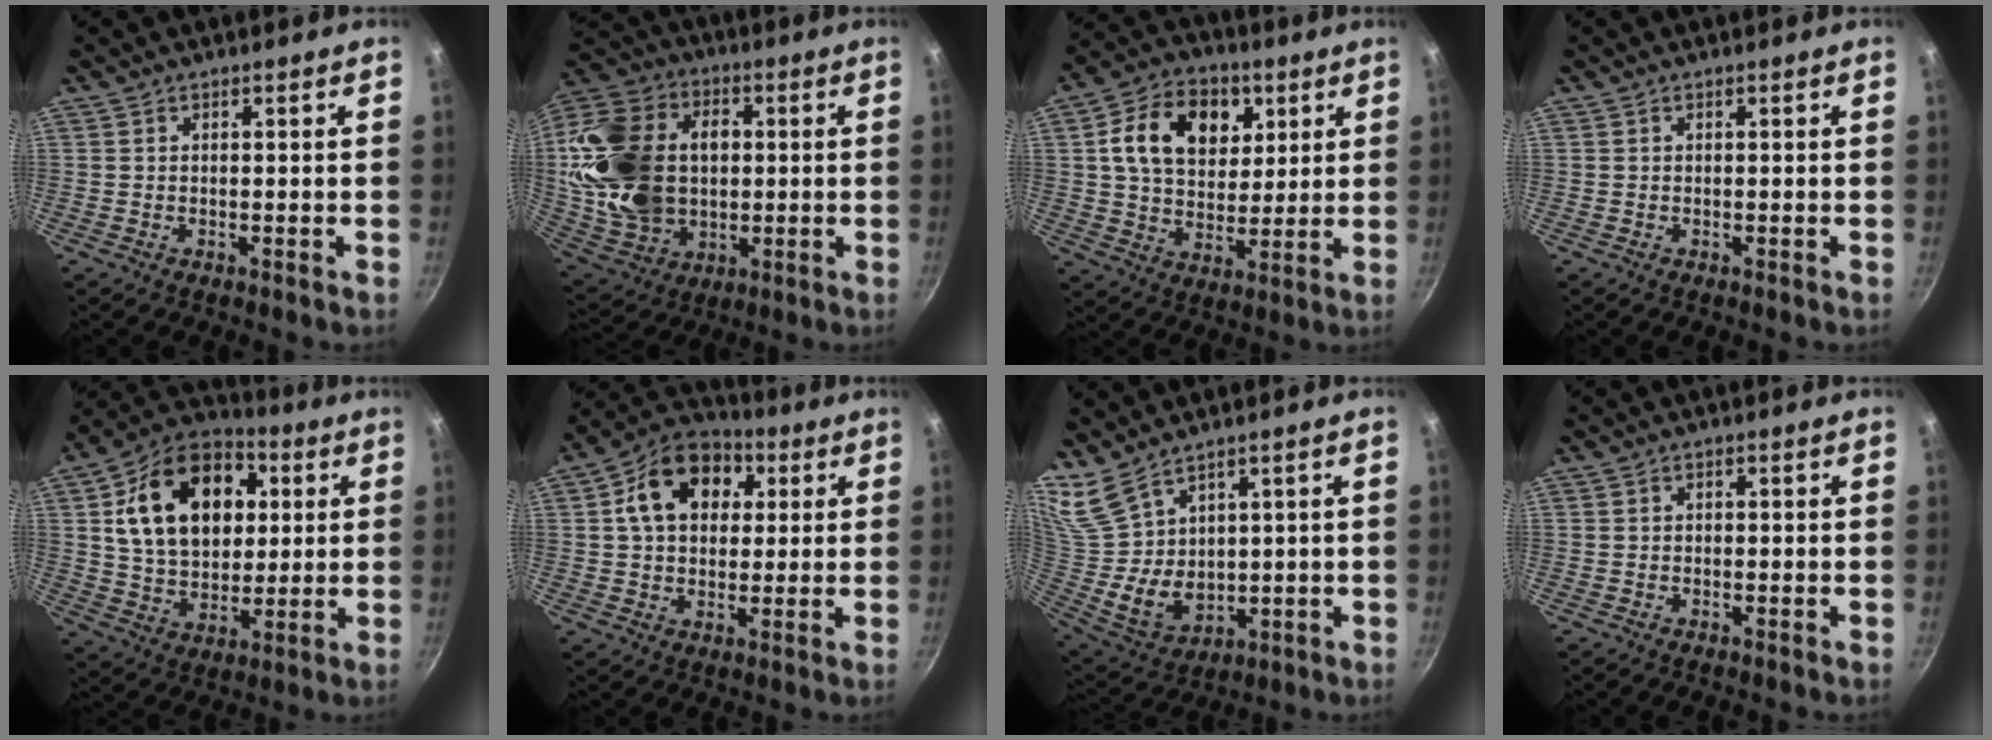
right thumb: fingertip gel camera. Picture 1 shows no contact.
{"total": 25.2, "force": [1.2, 18.4, 17.2], "torque": [-0.319, 0.023, 0.034]}
{"total": 16.2, "force": [5.2, 11.6, 10.1], "torque": [-0.137, -0.004, 0.078]}
{"total": 0.0}
{"total": 22.4, "force": [5.3, 15.6, 15.2], "torque": [-0.226, 0.010, 0.082]}
{"total": 14.9, "force": [4.0, 10.9, 9.3], "torque": [-0.126, 0.020, 0.050]}
{"total": 11.7, "force": [8.1, 5.8, 6.2], "torque": [-0.111, -0.063, 0.188]}
{"total": 0.5, "force": [-0.1, 0.5, 0.2], "torque": [-0.003, 0.003, -0.001]}